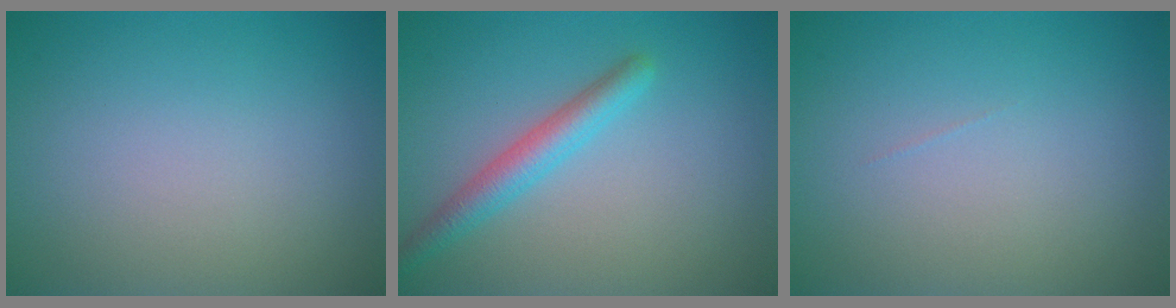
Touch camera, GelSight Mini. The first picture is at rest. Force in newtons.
{"total": 2.9, "press": 2.9, "slide": 0.2}
{"total": 0.0}